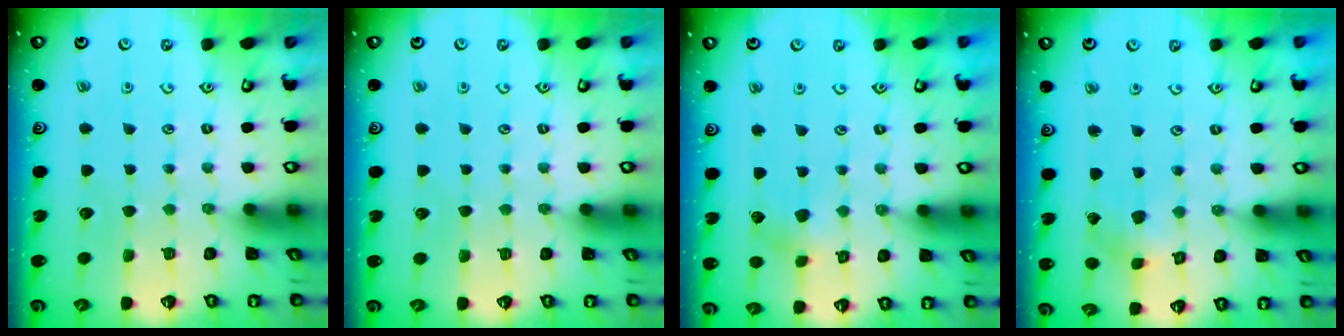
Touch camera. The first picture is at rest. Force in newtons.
{"total": 0.0}
{"total": 3.4, "press": 3.4, "slide": 0.4}
{"total": 2.7, "press": 2.7, "slide": 0.2}